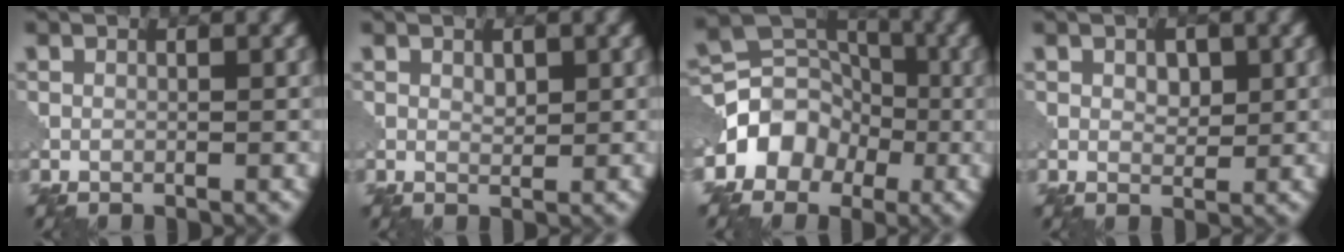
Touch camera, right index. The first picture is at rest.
{"total": 1.0, "force": [0.4, 0.6, 0.7], "torque": [-0.012, -0.001, 0.010]}
{"total": 5.6, "force": [-2.3, 4.5, 2.4], "torque": [-0.020, 0.014, -0.049]}
{"total": 1.8, "force": [0.6, 1.2, 1.3], "torque": [-0.021, -0.001, 0.010]}